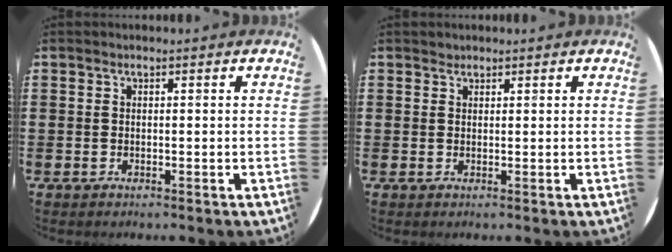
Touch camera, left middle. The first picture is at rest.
{"total": 0.7, "force": [0.6, 0.2, -0.1], "torque": [0.003, 0.003, 0.012]}